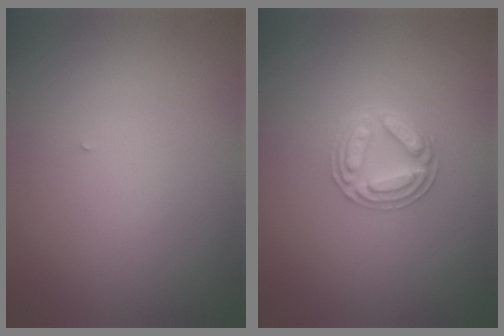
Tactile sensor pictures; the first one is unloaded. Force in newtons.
{"total": 2.9, "press": 2.9, "slide": 0.5}